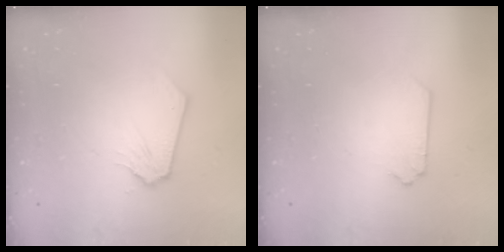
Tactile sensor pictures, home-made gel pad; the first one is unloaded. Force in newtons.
{"total": 0.0}